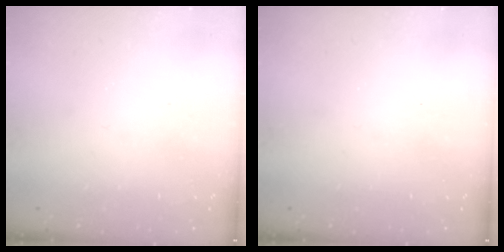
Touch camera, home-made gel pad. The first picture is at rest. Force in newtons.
{"total": 0.0}